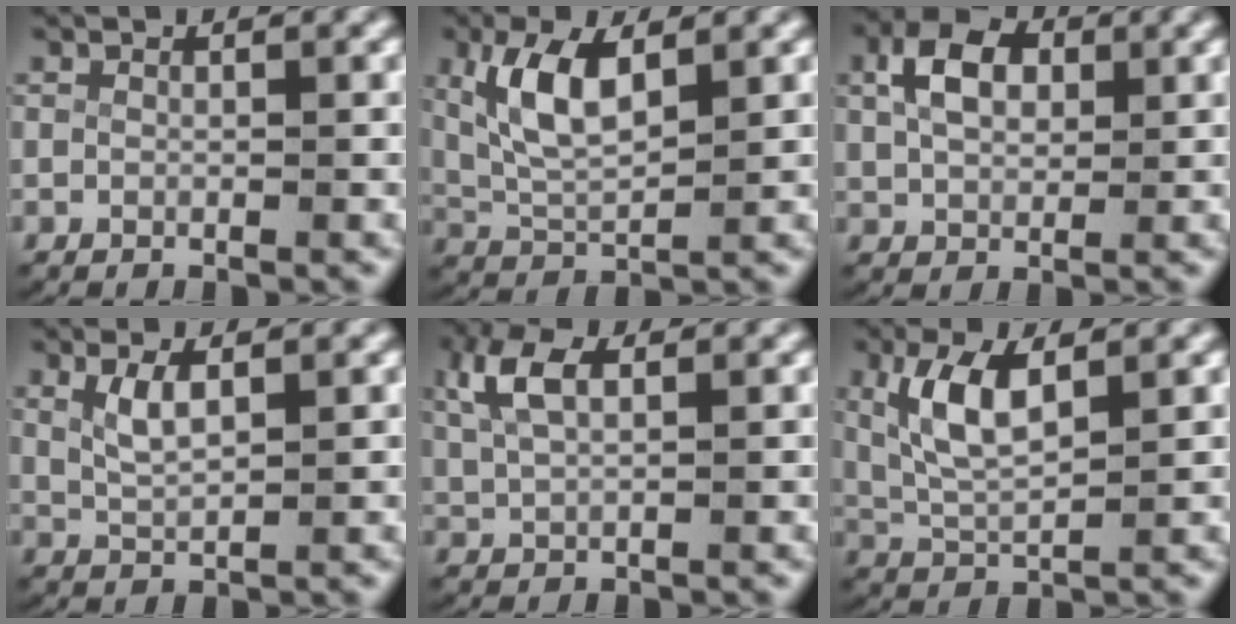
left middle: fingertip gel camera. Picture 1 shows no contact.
{"total": 6.2, "force": [2.1, 3.3, 4.8], "torque": [-0.121, -0.013, 0.047]}
{"total": 4.4, "force": [1.4, 2.8, 3.2], "torque": [-0.065, -0.003, 0.029]}
{"total": 2.2, "force": [0.9, 0.7, 1.8], "torque": [-0.042, -0.007, 0.027]}
{"total": 3.7, "force": [1.7, 1.8, 2.8], "torque": [-0.073, 0.001, 0.037]}
{"total": 5.6, "force": [1.9, 2.8, 4.5], "torque": [-0.114, -0.011, 0.044]}